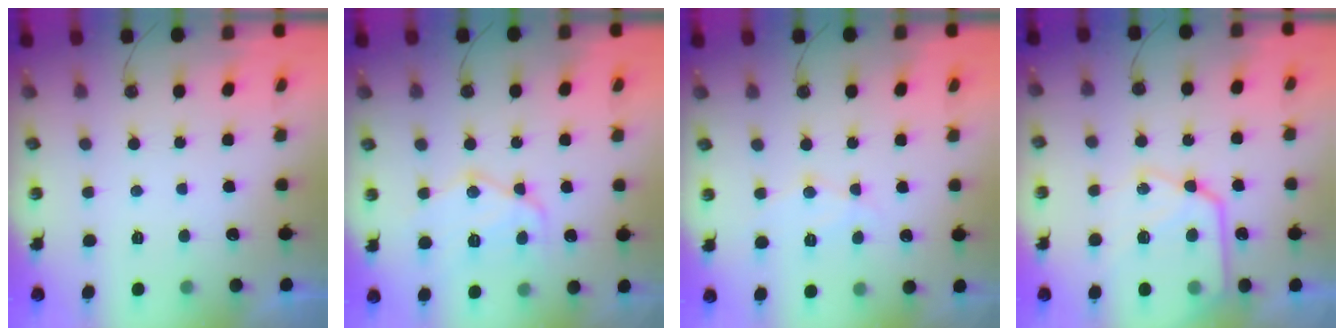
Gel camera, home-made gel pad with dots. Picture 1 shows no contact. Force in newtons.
{"total": 14.6, "press": 14.6, "slide": 1.3}
{"total": 8.1, "press": 8.1, "slide": 0.7}
{"total": 18.8, "press": 18.7, "slide": 1.9}